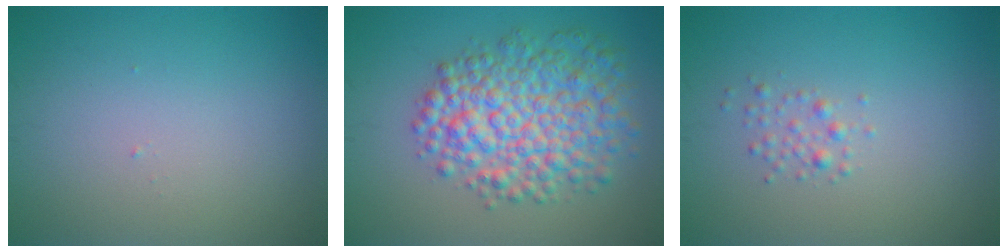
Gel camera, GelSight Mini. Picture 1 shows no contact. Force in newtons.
{"total": 7.9, "press": 7.9, "slide": 0.2}
{"total": 1.2, "press": 1.2, "slide": 0.0}